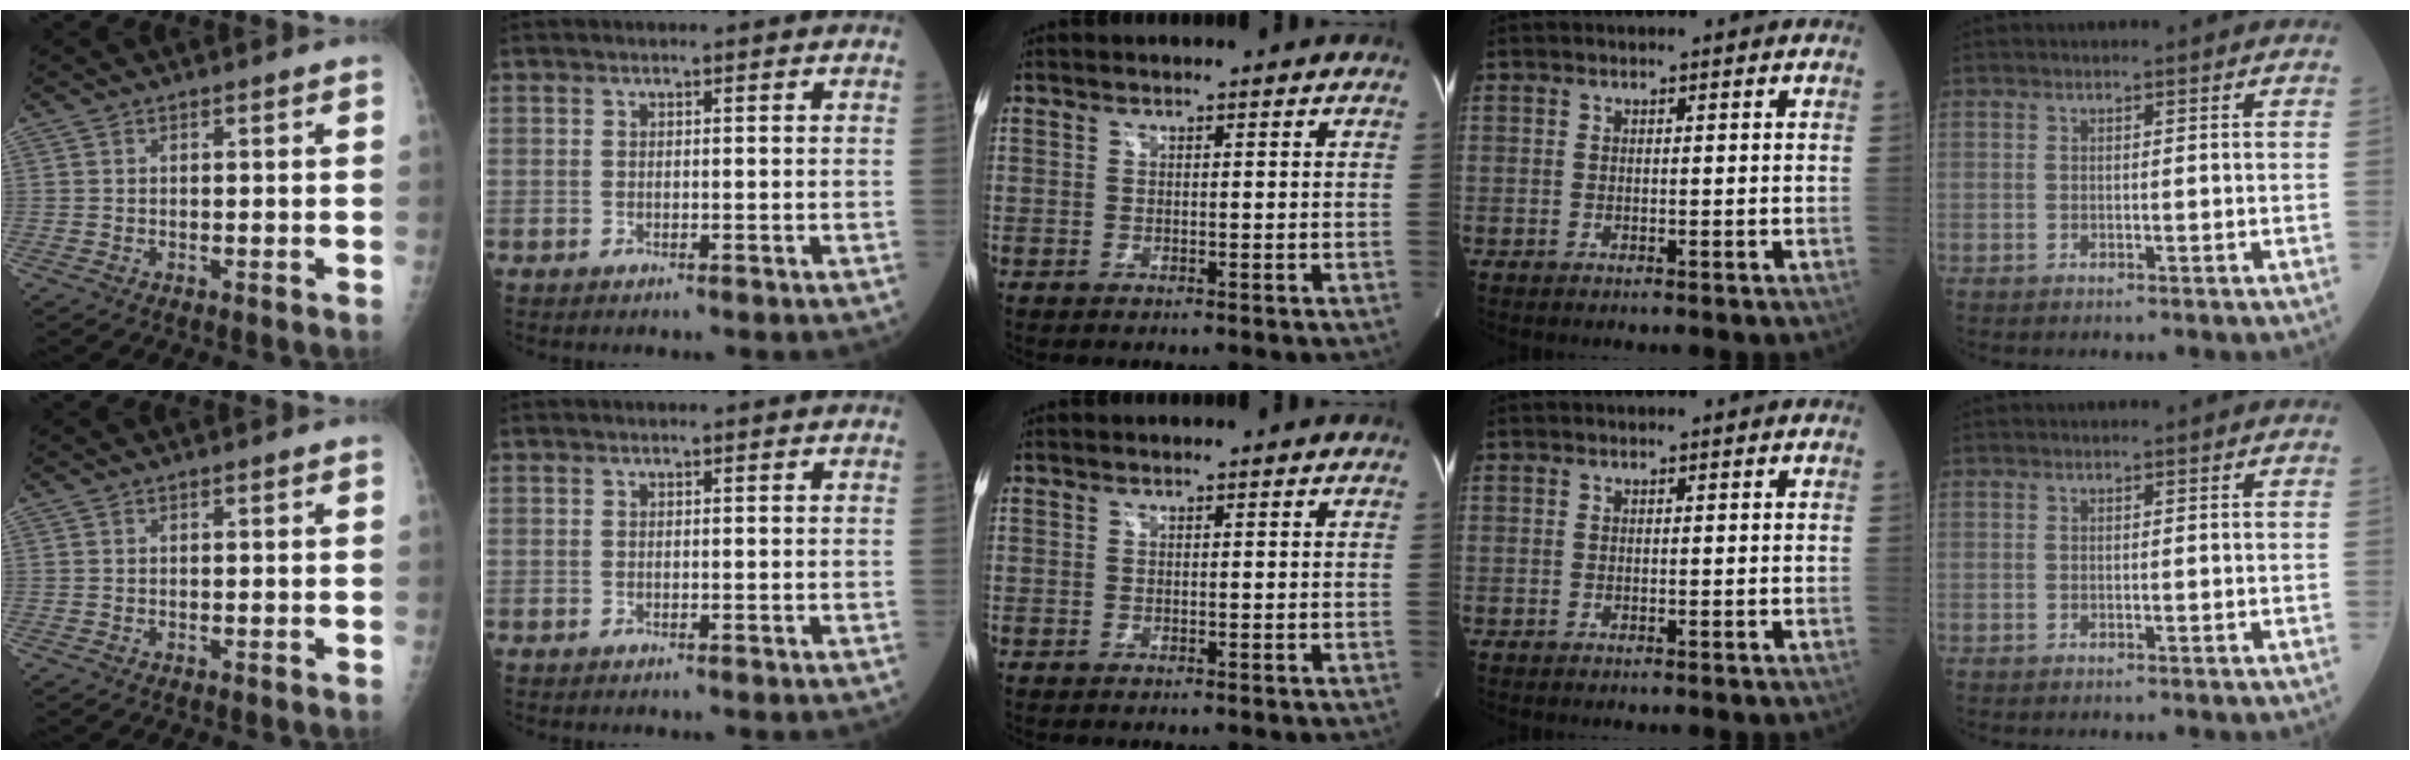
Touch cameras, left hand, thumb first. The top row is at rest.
{}